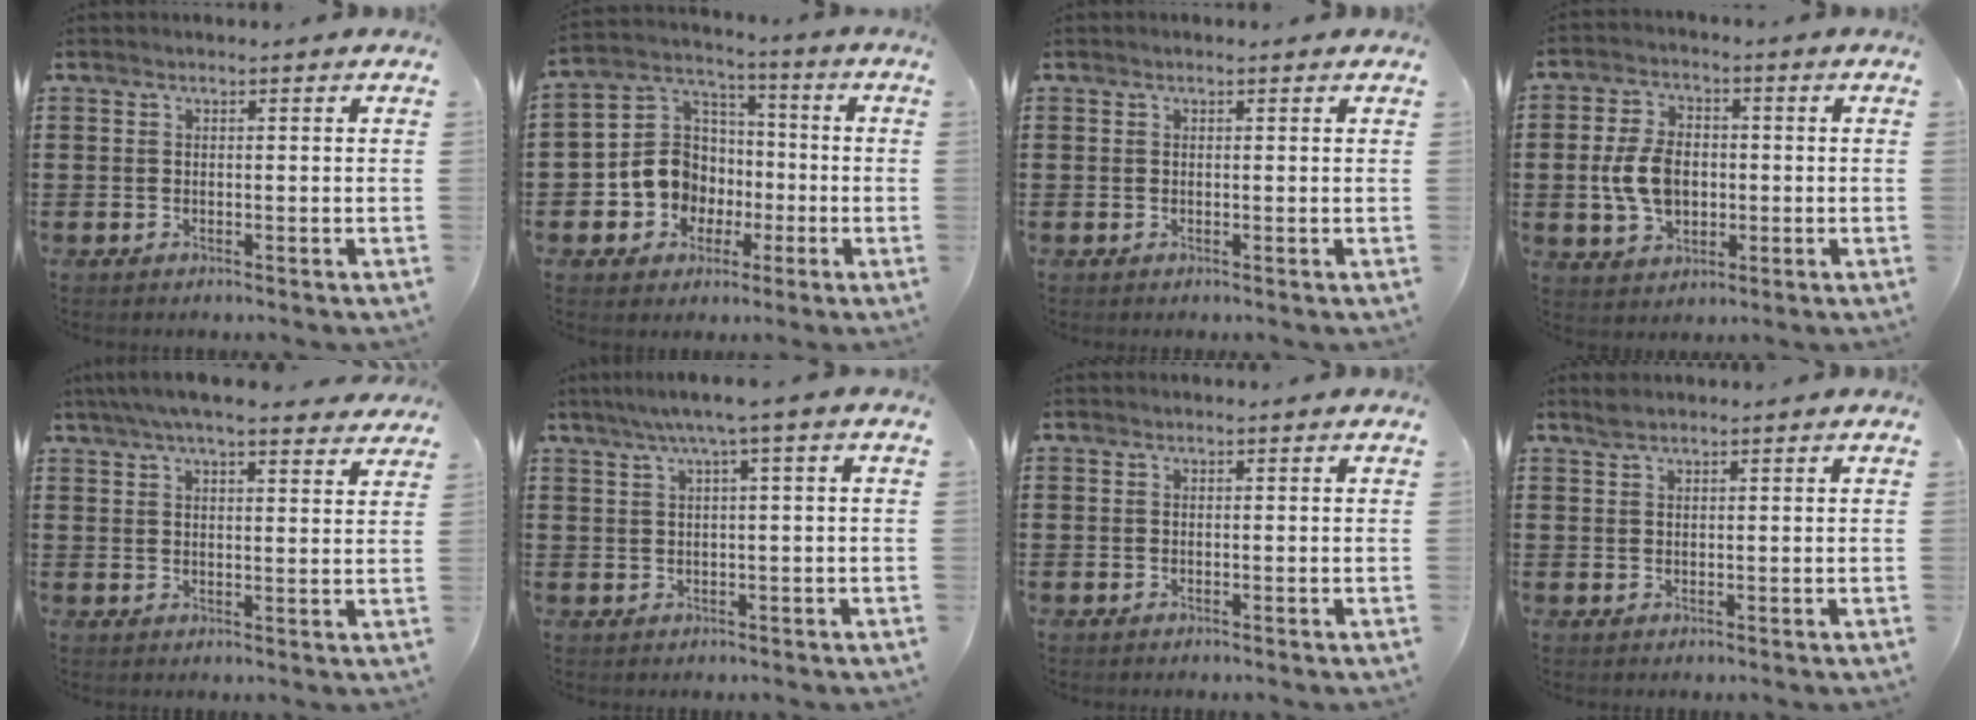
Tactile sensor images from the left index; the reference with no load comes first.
{"total": 9.4, "force": [-2.2, 8.7, 2.7], "torque": [-0.106, 0.010, -0.043]}
{"total": 0.0}
{"total": 7.7, "force": [-0.6, 5.1, 5.7], "torque": [-0.135, 0.008, -0.016]}
{"total": 5.8, "force": [5.0, 0.7, 2.8], "torque": [-0.069, -0.006, 0.092]}
{"total": 3.1, "force": [0.8, -0.3, 3.0], "torque": [-0.055, -0.003, 0.010]}
{"total": 0.0}
{"total": 1.3, "force": [1.1, 0.3, 0.6], "torque": [-0.015, 0.001, 0.020]}